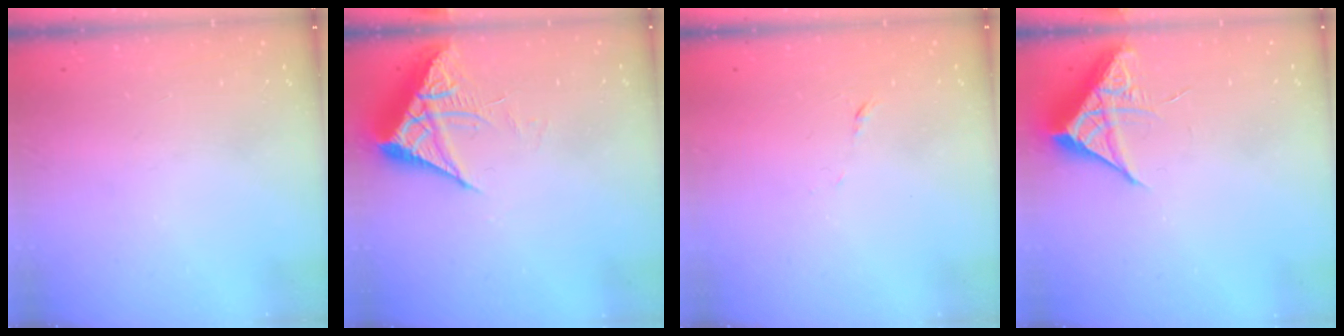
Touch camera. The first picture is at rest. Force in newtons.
{"total": 7.0, "press": 7.0, "slide": 0.2}
{"total": 4.4, "press": 4.3, "slide": 0.8}
{"total": 6.4, "press": 6.4, "slide": 0.4}